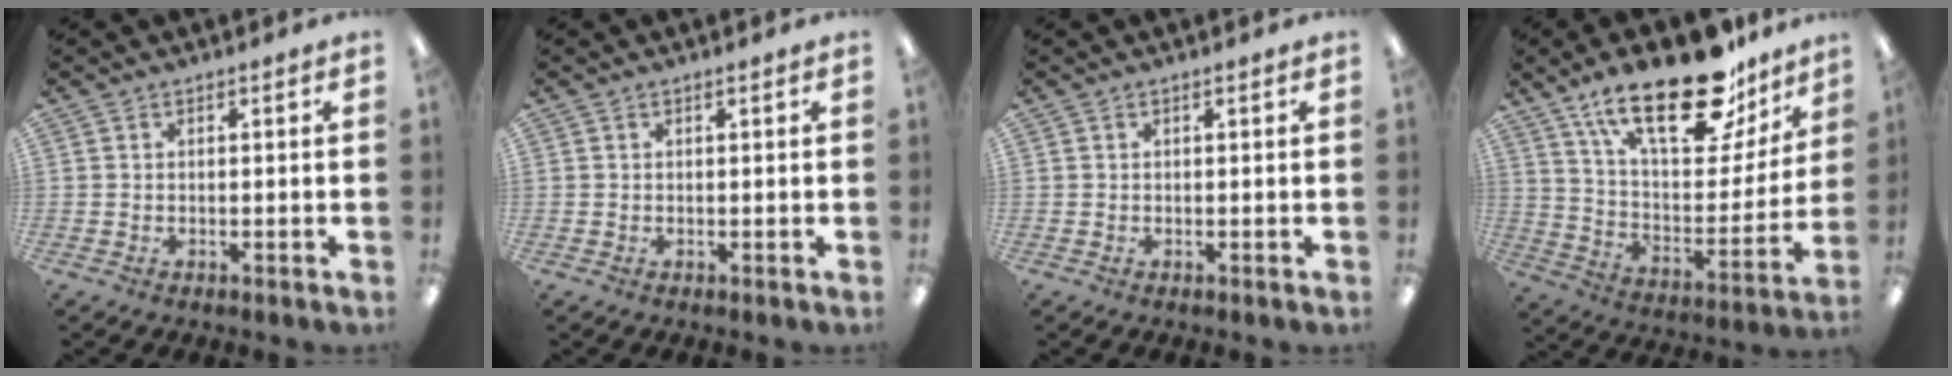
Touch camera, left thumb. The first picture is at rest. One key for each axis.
{"total": 0.0}
{"total": 0.0}
{"total": 26.1, "fx": 17.6, "fy": 10.3, "fz": 16.3, "tx": -0.256, "ty": -0.102, "tz": 0.297}